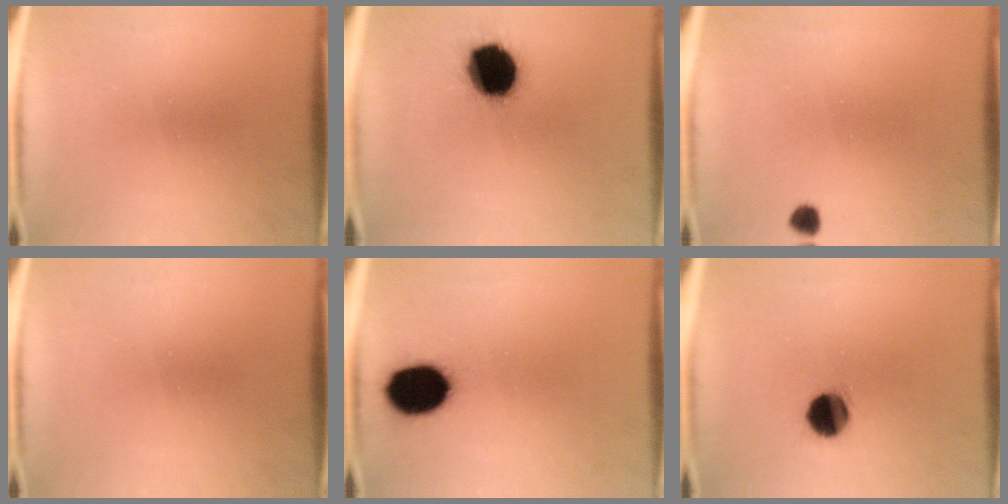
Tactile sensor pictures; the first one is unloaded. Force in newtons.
{"total": 16.1}
{"total": 1.7}
{"total": 0.0}
{"total": 12.8}
{"total": 7.6}